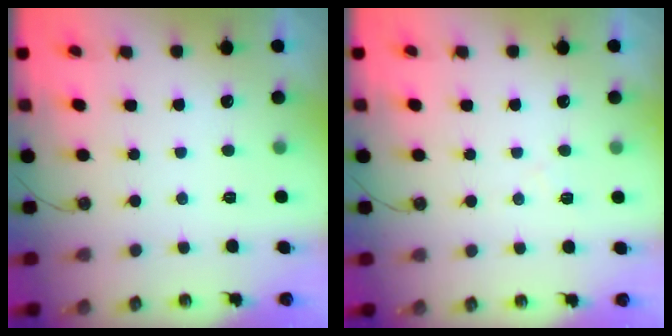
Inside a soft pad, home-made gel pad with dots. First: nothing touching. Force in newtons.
{"total": 5.4, "press": 5.3, "slide": 0.8}